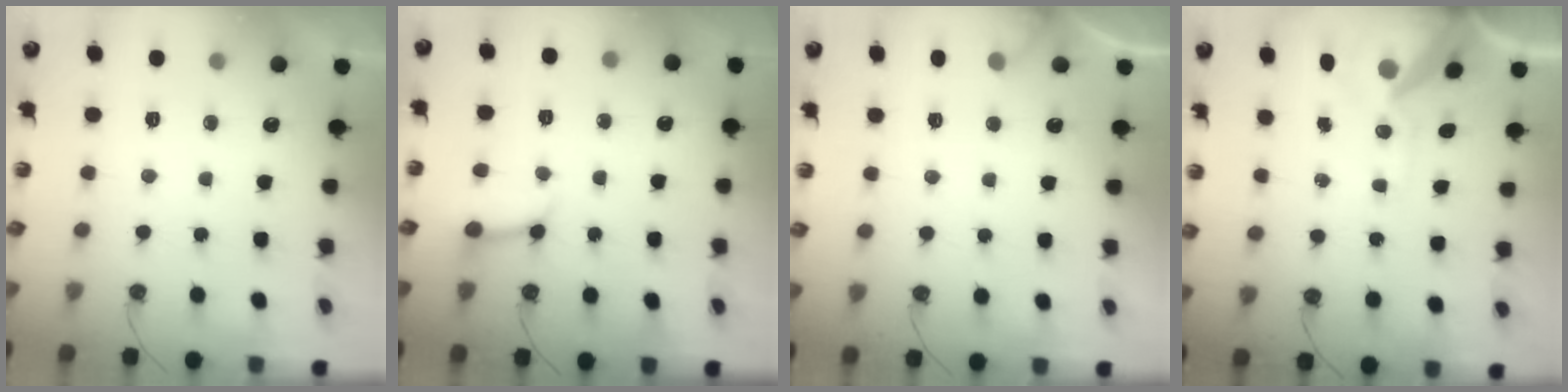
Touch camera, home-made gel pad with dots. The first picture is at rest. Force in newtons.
{"total": 4.9, "press": 4.9, "slide": 0.7}
{"total": 4.2, "press": 4.1, "slide": 0.2}
{"total": 12.8, "press": 12.6, "slide": 1.7}